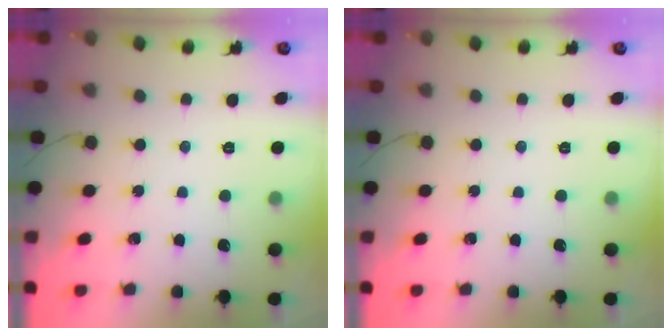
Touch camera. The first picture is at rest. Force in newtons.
{"total": 0.0}